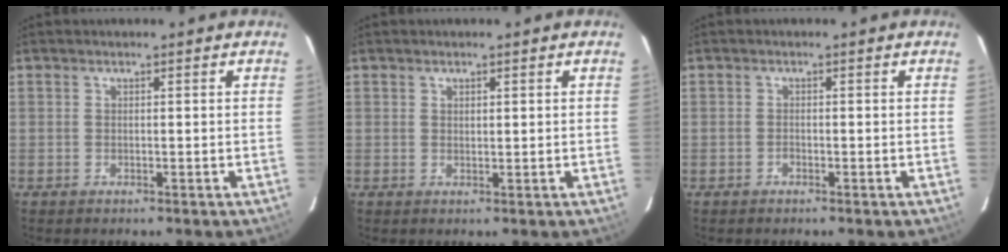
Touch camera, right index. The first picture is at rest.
{"total": 0.9, "force": [0.5, 0.4, 0.5], "torque": [-0.006, 0.002, 0.010]}
{"total": 0.7, "force": [-0.5, 0.4, 0.2], "torque": [-0.003, 0.002, -0.010]}